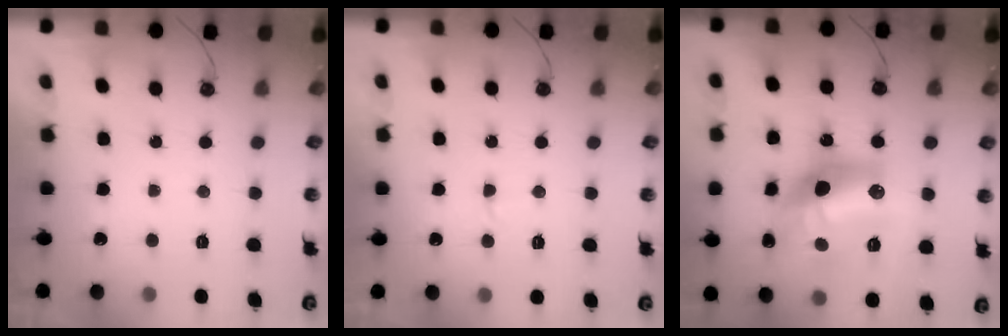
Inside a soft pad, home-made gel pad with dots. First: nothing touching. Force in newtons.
{"total": 2.6, "press": 2.6, "slide": 0.2}
{"total": 18.7, "press": 18.6, "slide": 1.2}